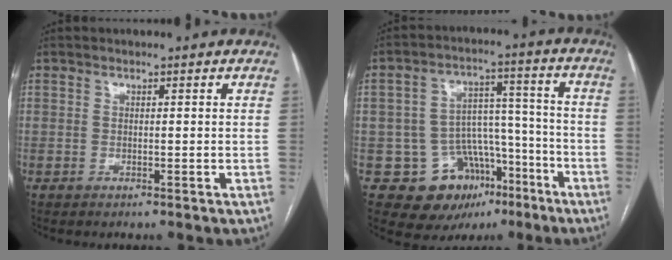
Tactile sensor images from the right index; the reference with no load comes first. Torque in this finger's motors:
{"motor_torque": [-0.14, -0.17, -0.46, -0.21]}